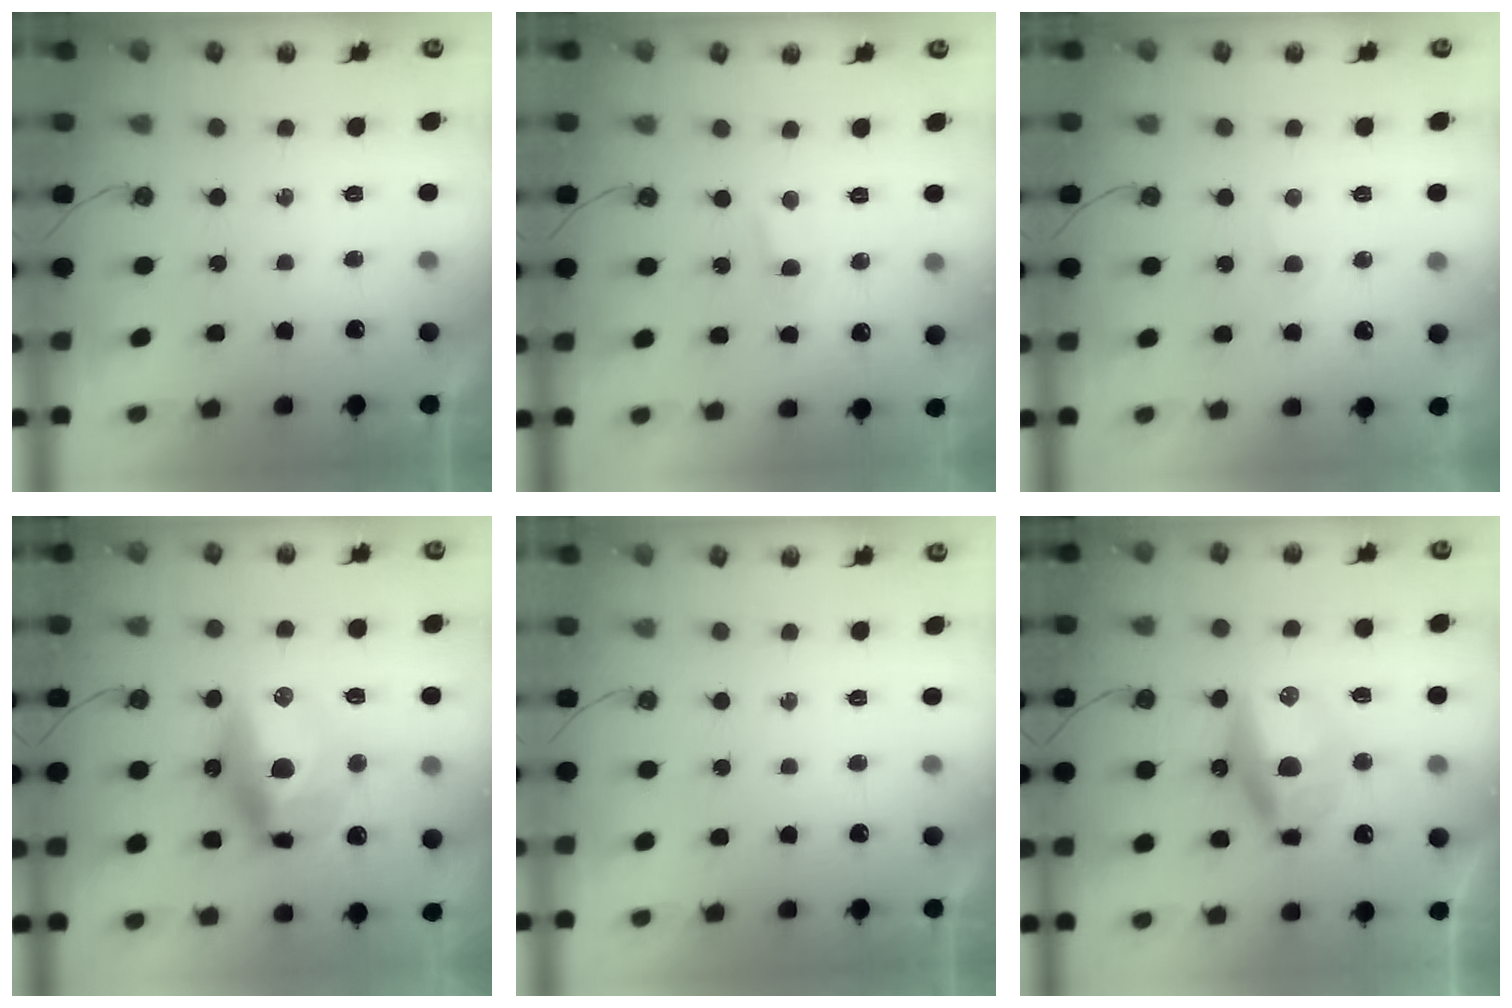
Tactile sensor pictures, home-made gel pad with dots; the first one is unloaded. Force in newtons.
{"total": 2.8, "press": 2.7, "slide": 0.6}
{"total": 1.7, "press": 1.7, "slide": 0.3}
{"total": 16.1, "press": 16.0, "slide": 1.8}
{"total": 0.0}
{"total": 11.9, "press": 11.9, "slide": 0.6}